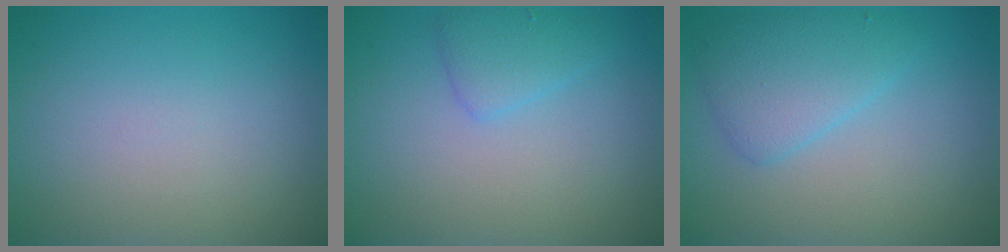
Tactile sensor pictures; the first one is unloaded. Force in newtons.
{"total": 1.8, "press": 1.8, "slide": 0.2}
{"total": 3.4, "press": 3.4, "slide": 0.1}